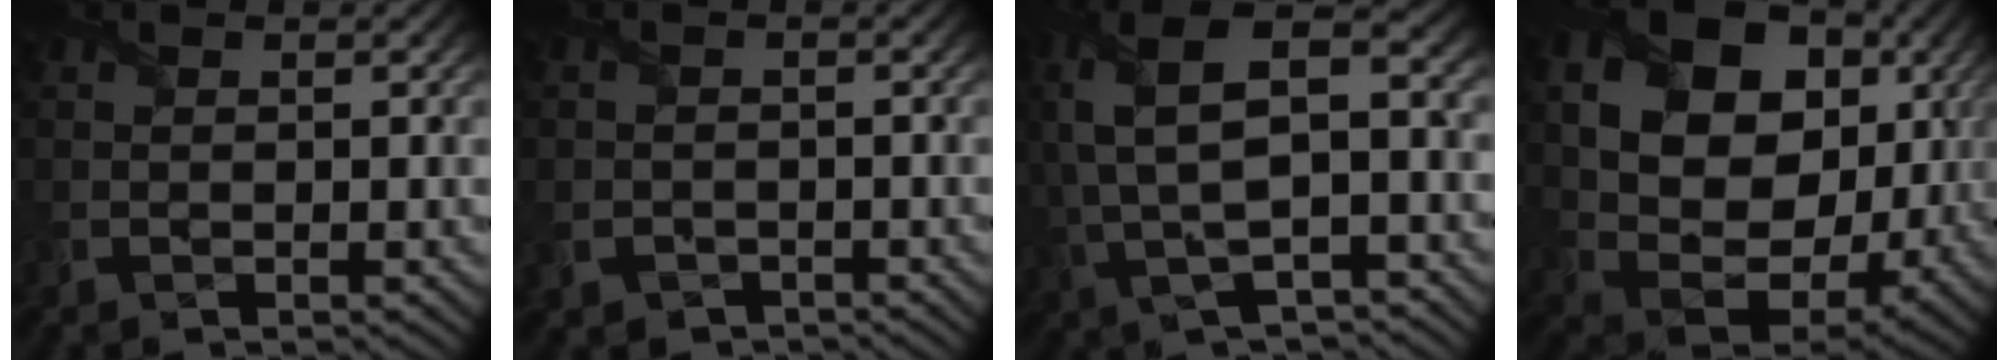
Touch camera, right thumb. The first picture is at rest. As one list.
[{"total": 2.0, "force": [-1.3, 1.4, 0.5], "torque": [-0.015, -0.007, -0.026]}, {"total": 12.2, "force": [1.5, 5.3, 10.8], "torque": [-0.257, 0.011, 0.029]}, {"total": 19.1, "force": [5.2, 14.0, 11.8], "torque": [-0.260, -0.007, 0.133]}]